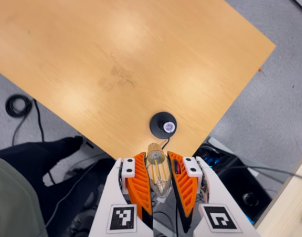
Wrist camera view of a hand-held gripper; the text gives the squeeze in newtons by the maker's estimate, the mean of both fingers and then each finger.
{"total": 21.1, "left": 23.1, "right": 19.1}